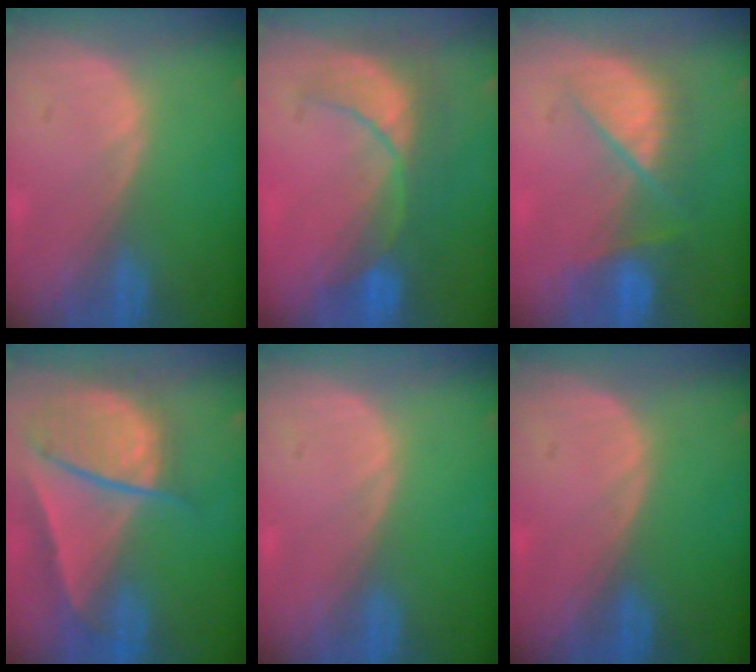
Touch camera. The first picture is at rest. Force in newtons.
{"total": 8.4, "press": 7.9, "slide": 2.6}
{"total": 7.3, "press": 7.2, "slide": 0.7}
{"total": 9.4, "press": 8.1, "slide": 4.8}
{"total": 0.0}
{"total": 0.0}